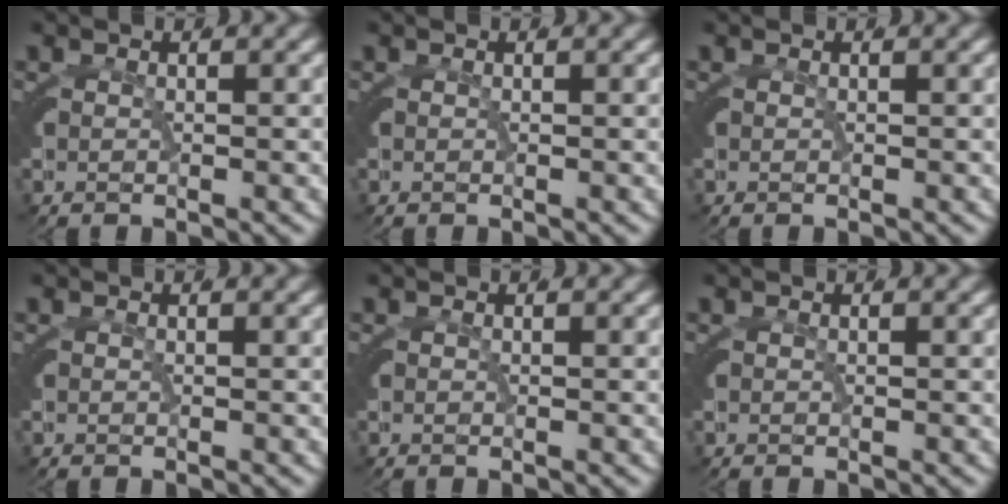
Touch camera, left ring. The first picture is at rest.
{"total": 0.0}
{"total": 0.0}
{"total": 0.0}
{"total": 0.0}
{"total": 0.0}